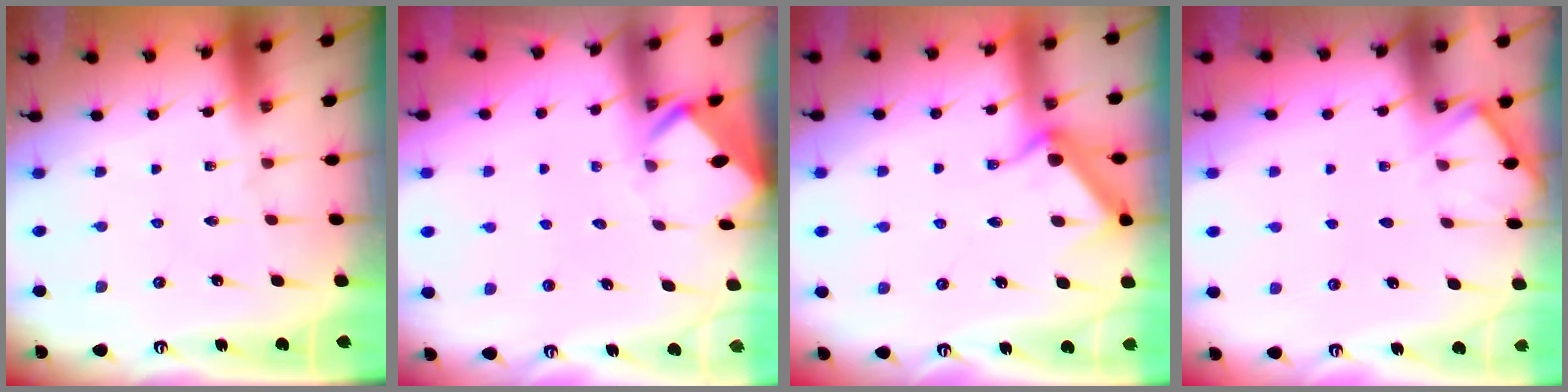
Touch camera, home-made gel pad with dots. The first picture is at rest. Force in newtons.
{"total": 3.6, "press": 3.5, "slide": 0.2}
{"total": 11.0, "press": 11.0, "slide": 0.2}
{"total": 6.2, "press": 6.2, "slide": 0.4}